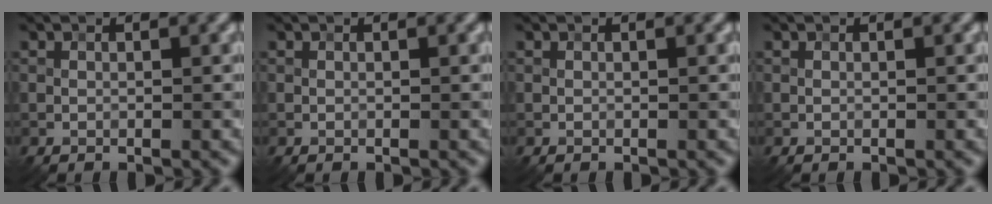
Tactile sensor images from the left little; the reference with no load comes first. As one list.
[{"total": 0.0}, {"total": 0.0}, {"total": 0.0}]